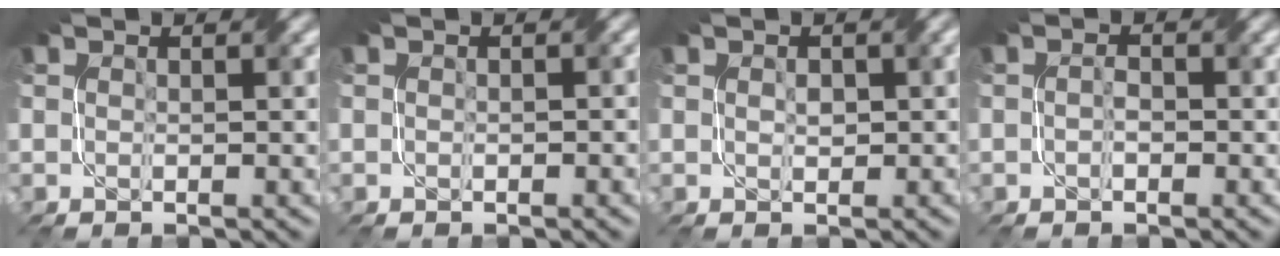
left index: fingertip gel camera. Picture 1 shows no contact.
{"total": 0.5, "force": [-0.1, 0.2, 0.5], "torque": [-0.009, -0.002, -0.002]}
{"total": 1.2, "force": [0.1, 0.8, 1.0], "torque": [-0.014, 0.000, 0.005]}
{"total": 1.0, "force": [-0.6, 0.4, 0.7], "torque": [-0.013, 0.001, -0.010]}